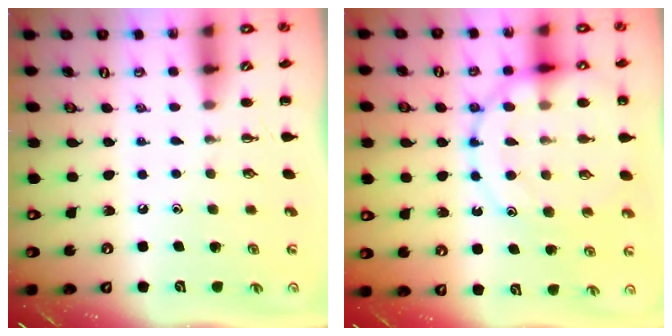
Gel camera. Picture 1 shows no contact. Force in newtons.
{"total": 17.1, "press": 17.0, "slide": 2.3}